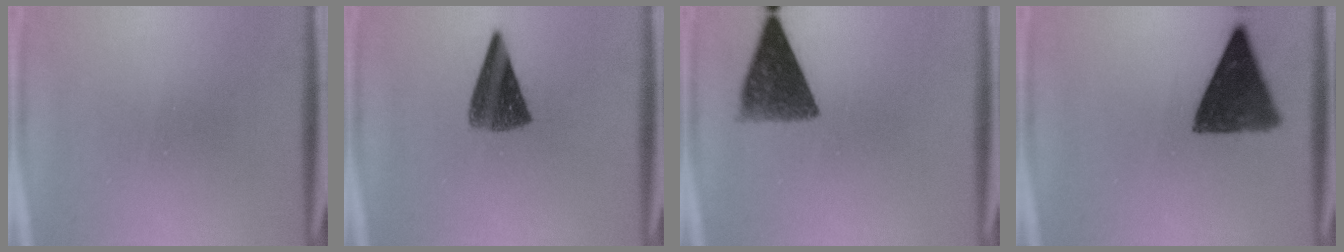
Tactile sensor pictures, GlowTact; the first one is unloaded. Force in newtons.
{"total": 8.0}
{"total": 8.7}
{"total": 9.2}